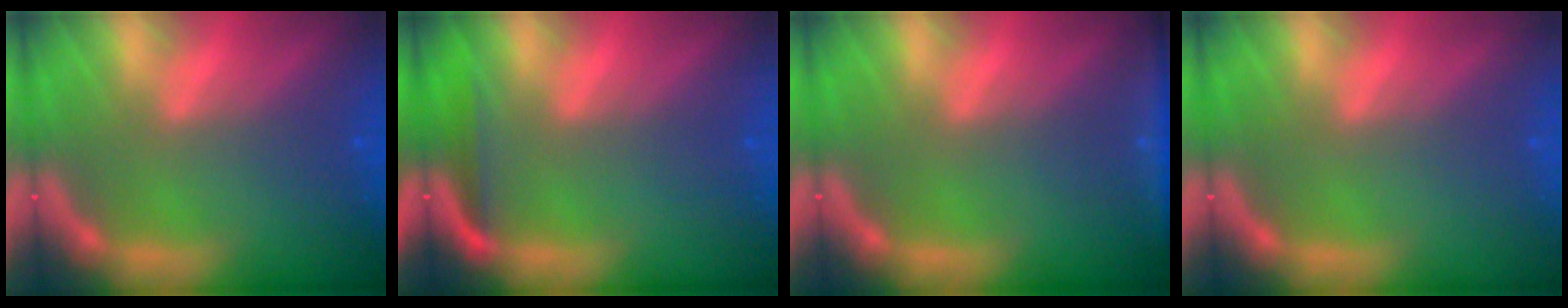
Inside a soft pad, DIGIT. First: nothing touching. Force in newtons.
{"total": 2.5}
{"total": 3.0}
{"total": 0.0}